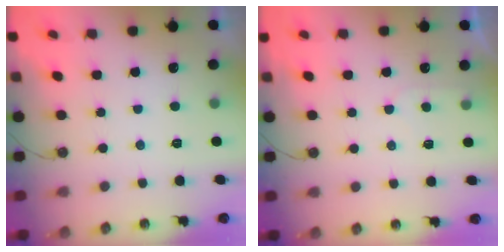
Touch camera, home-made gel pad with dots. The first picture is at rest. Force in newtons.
{"total": 4.0, "press": 3.9, "slide": 0.6}